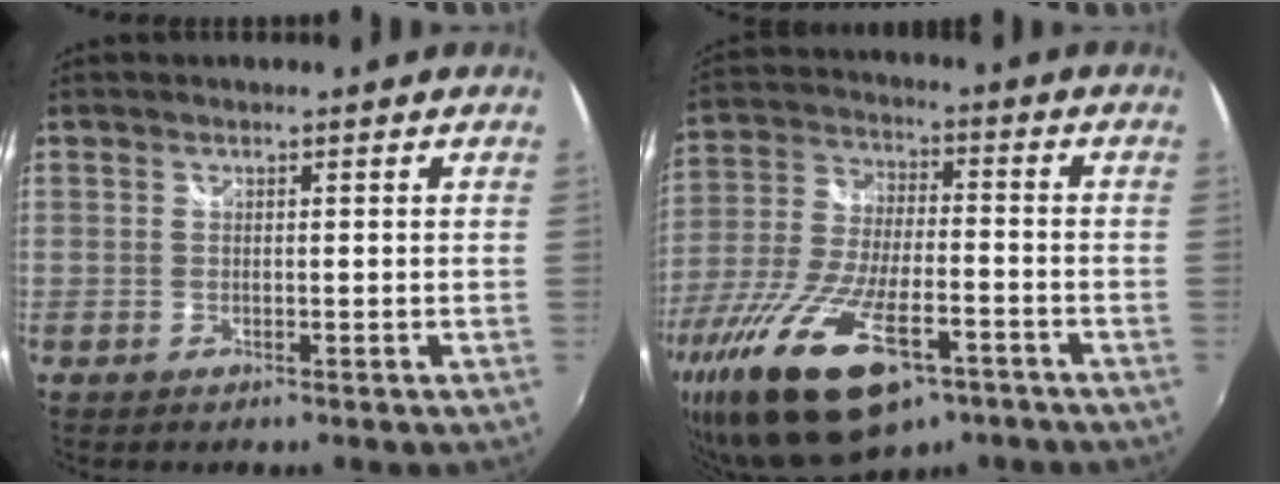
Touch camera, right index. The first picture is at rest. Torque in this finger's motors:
{"motor_torque": [2.06, -0.08, 1.05, 0.17]}